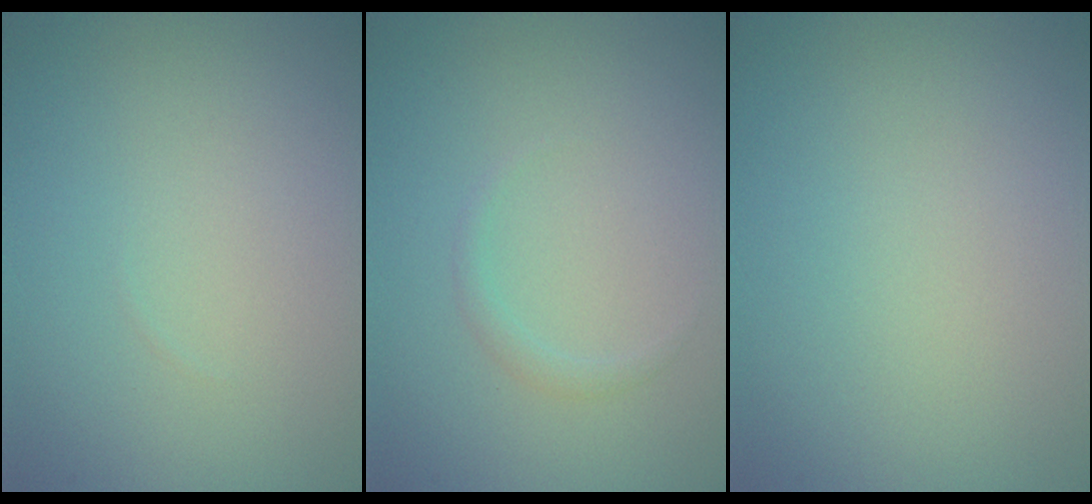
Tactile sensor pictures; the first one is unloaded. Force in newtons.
{"total": 0.7, "press": 0.7, "slide": 0.0}
{"total": 0.0}